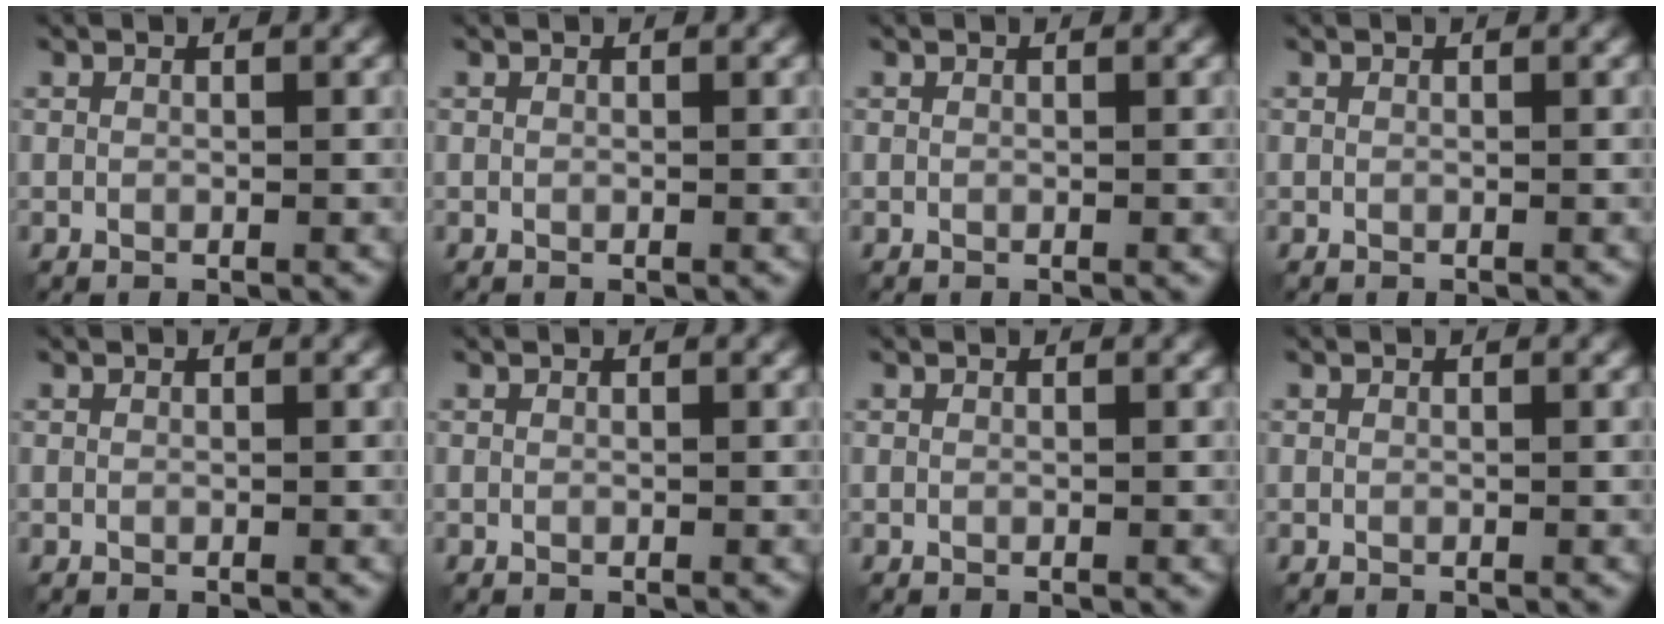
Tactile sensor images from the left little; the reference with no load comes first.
{"total": 0.0}
{"total": 0.0}
{"total": 0.0}
{"total": 0.0}
{"total": 0.0}
{"total": 0.0}
{"total": 0.0}